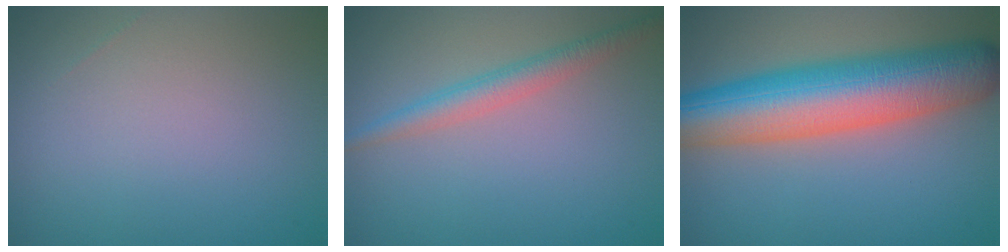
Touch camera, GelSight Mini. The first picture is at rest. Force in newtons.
{"total": 2.5, "press": 2.5, "slide": 0.0}
{"total": 10.9, "press": 10.9, "slide": 0.3}